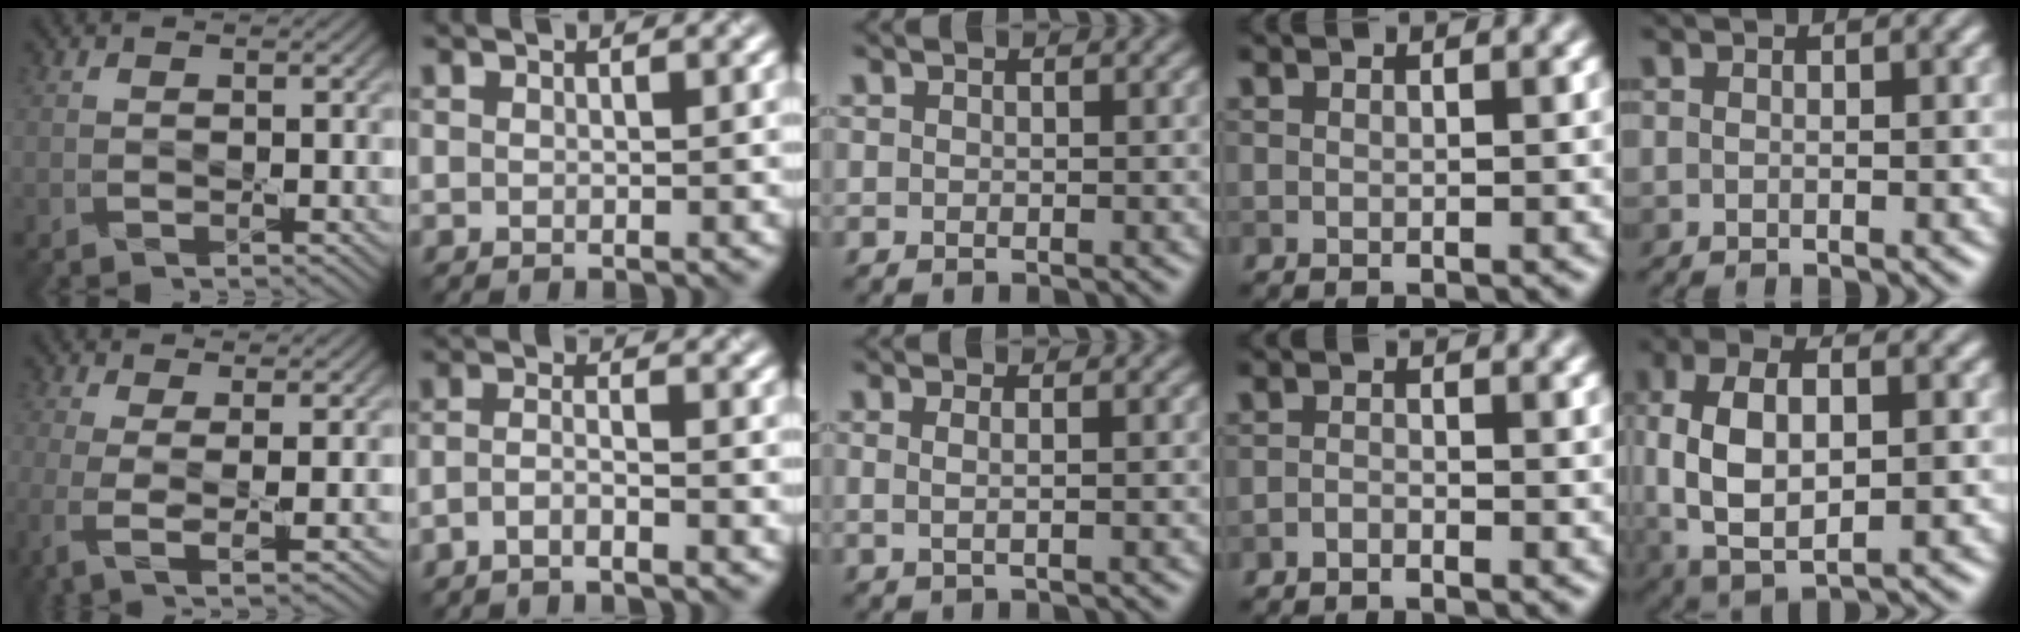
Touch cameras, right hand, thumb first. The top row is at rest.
{"thumb": {"total": 4.8, "force": [0.0, 1.1, 4.6], "torque": [-0.095, -0.007, -0.003]}, "index": {"total": 1.8, "force": [-1.4, 0.3, 1.1], "torque": [-0.025, -0.002, -0.033]}, "middle": {"total": 1.5, "force": [0.5, 0.6, 1.3], "torque": [-0.012, -0.007, -0.003]}, "ring": {"total": 0.8, "force": [-0.7, 0.2, 0.3], "torque": [-0.006, 0.001, -0.017]}, "little": {"total": 8.4, "force": [-0.1, 4.3, 7.2], "torque": [-0.146, 0.000, -0.003]}}